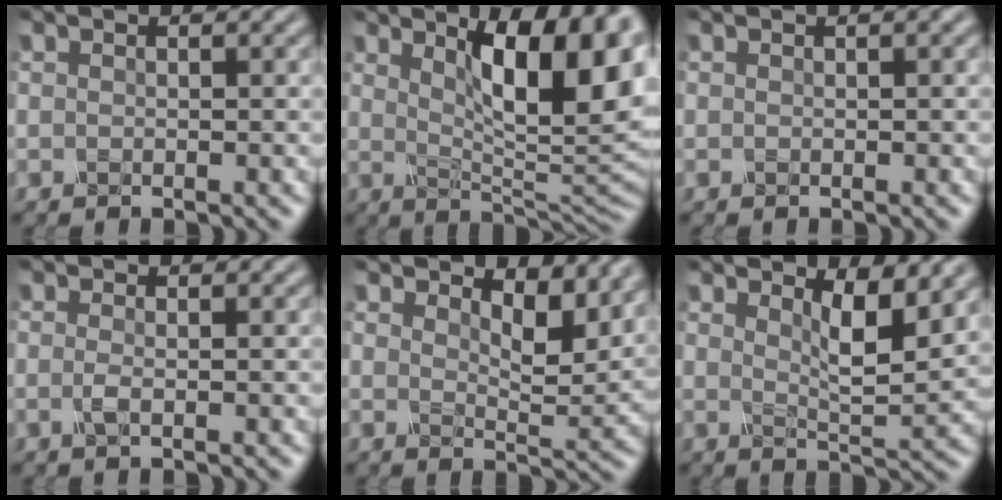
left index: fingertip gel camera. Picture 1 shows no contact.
{"total": 12.1, "force": [3.9, 3.9, 10.8], "torque": [-0.124, -0.006, 0.058]}
{"total": 0.8, "force": [0.4, 0.2, 0.7], "torque": [-0.009, 0.001, 0.005]}
{"total": 0.9, "force": [-0.4, 0.2, 0.8], "torque": [-0.020, -0.002, -0.008]}
{"total": 4.3, "force": [2.8, 1.7, 2.8], "torque": [-0.046, -0.010, 0.033]}
{"total": 4.2, "force": [2.1, 1.2, 3.4], "torque": [-0.057, -0.013, 0.035]}